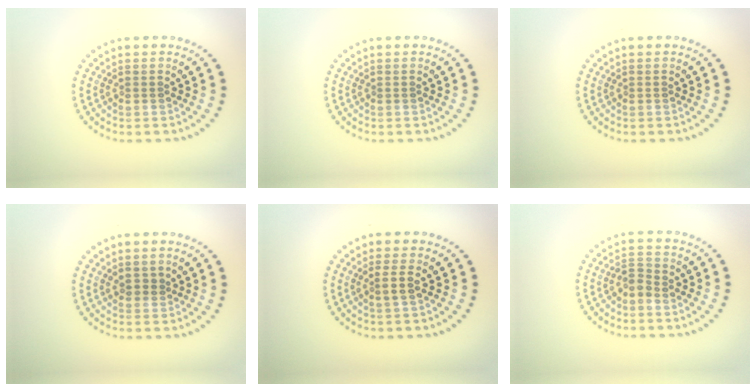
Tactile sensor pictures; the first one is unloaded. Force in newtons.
{"total": 0.0}
{"total": 0.0}
{"total": 0.9, "press": 0.6, "slide": 0.6}
{"total": 1.4, "press": 1.1, "slide": 0.8}
{"total": 1.4, "press": 1.2, "slide": 0.7}